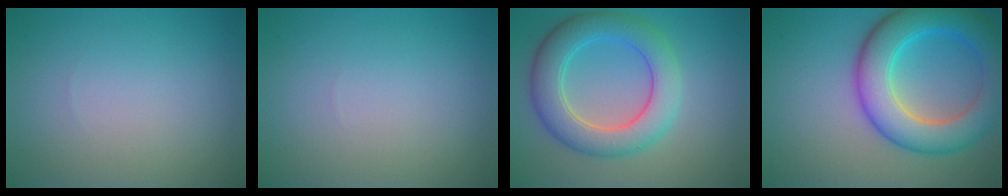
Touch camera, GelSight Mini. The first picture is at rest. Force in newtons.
{"total": 0.0}
{"total": 6.4, "press": 6.4, "slide": 0.3}
{"total": 8.6, "press": 8.6, "slide": 0.1}